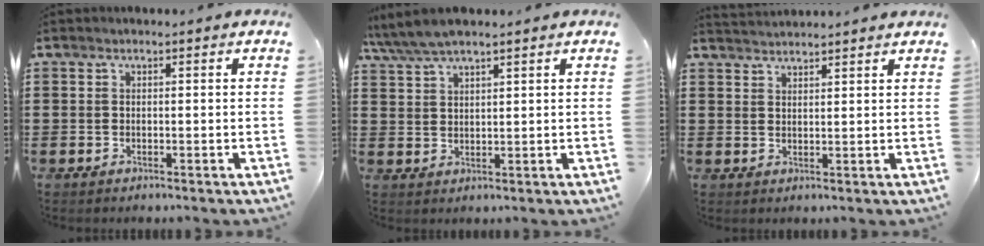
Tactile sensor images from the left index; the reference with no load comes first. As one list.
[{"total": 4.2, "force": [3.5, 0.8, 2.1], "torque": [-0.051, -0.004, 0.064]}, {"total": 2.2, "force": [2.2, -0.2, -0.1], "torque": [-0.003, -0.002, 0.043]}]